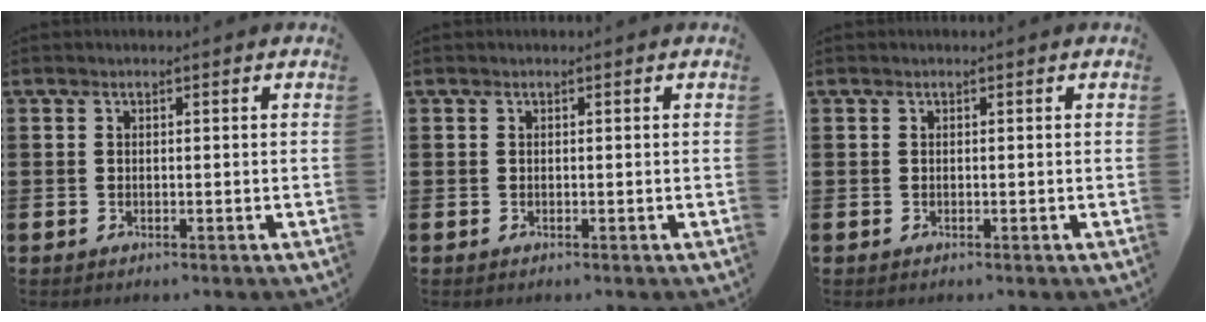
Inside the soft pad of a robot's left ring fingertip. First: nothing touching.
{"total": 0.0}
{"total": 0.0}